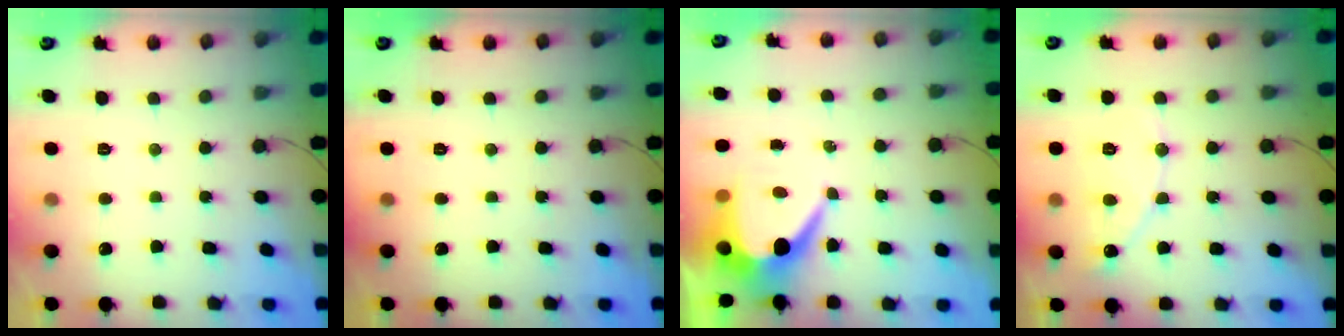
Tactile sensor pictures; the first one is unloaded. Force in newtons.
{"total": 0.0}
{"total": 7.7, "press": 7.6, "slide": 0.5}
{"total": 7.9, "press": 7.9, "slide": 0.8}